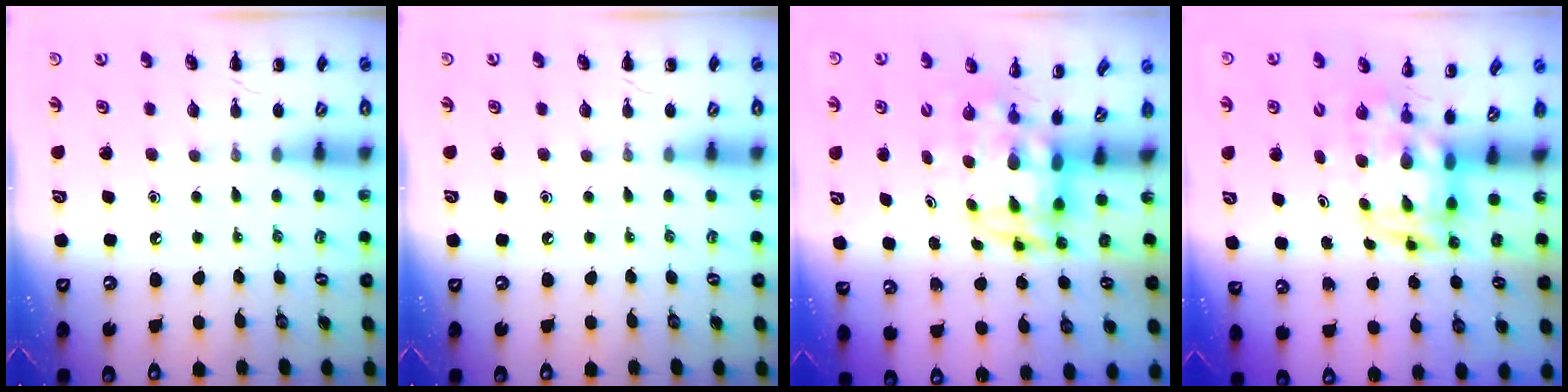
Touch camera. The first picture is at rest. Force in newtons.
{"total": 0.0}
{"total": 3.4, "press": 3.3, "slide": 0.9}
{"total": 3.1, "press": 3.1, "slide": 0.6}